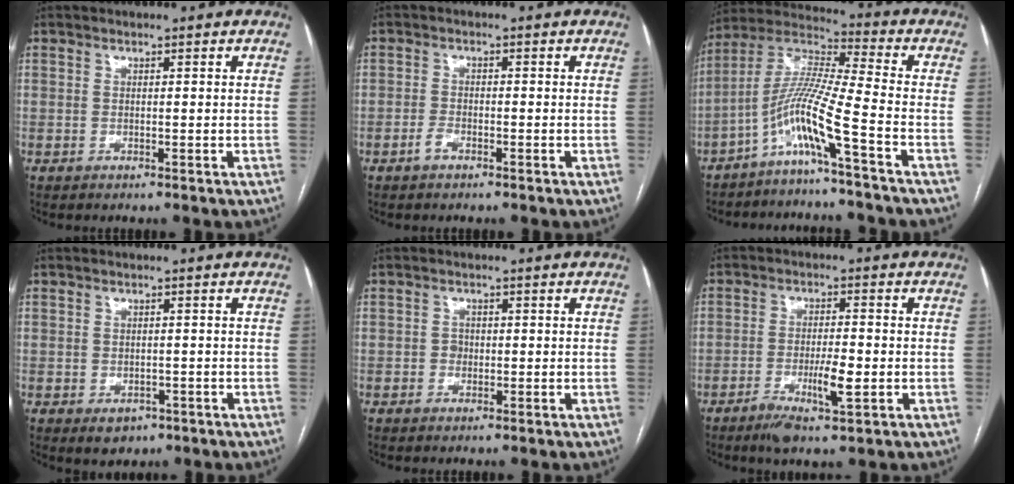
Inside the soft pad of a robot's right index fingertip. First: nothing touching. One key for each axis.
{"total": 1.7, "fx": -1.2, "fy": 0.7, "fz": 1.0, "tx": -0.019, "ty": 0.002, "tz": -0.024}
{"total": 10.1, "fx": -5.4, "fy": -1.9, "fz": 8.4, "tx": -0.179, "ty": 0.006, "tz": -0.111}
{"total": 2.9, "fx": -1.4, "fy": 2.2, "fz": 1.3, "tx": -0.012, "ty": 0.000, "tz": -0.008}
{"total": 1.2, "fx": -0.3, "fy": 1.0, "fz": 0.5, "tx": -0.004, "ty": 0.005, "tz": -0.005}
{"total": 6.3, "fx": -2.5, "fy": 0.9, "fz": 5.7, "tx": -0.109, "ty": -0.006, "tz": -0.040}